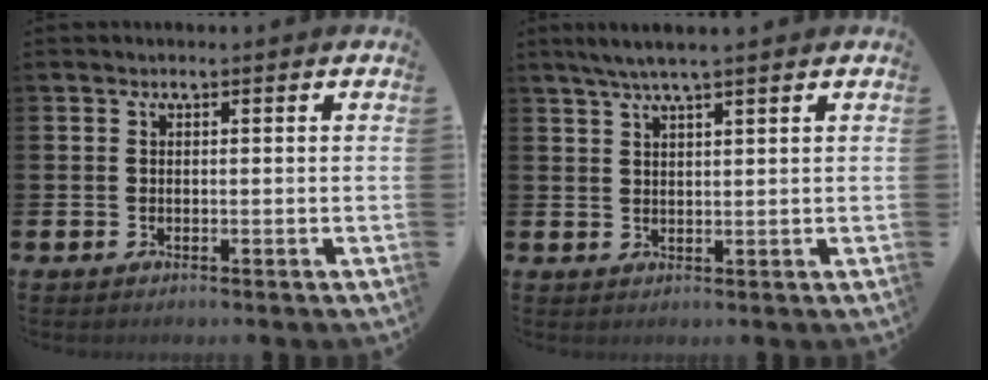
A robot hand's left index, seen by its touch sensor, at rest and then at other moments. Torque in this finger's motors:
{"motor_torque": [0.75, -0.63, 0.63, 0.16]}